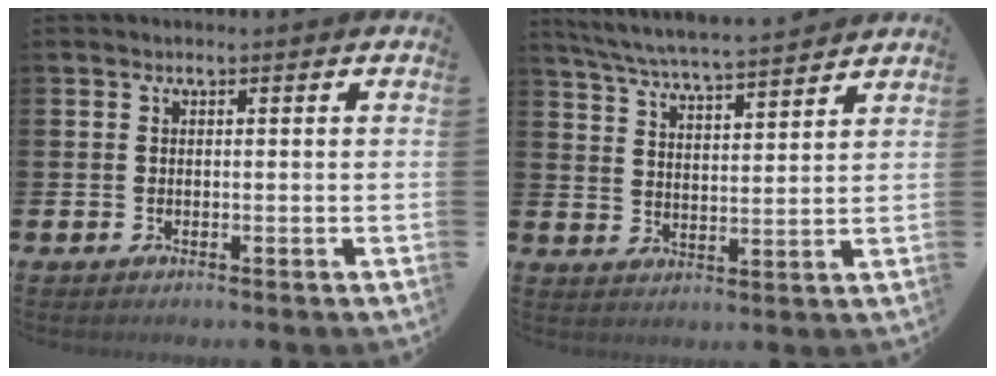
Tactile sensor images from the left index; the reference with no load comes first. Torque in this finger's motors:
{"motor_torque": [0.97, -1.16, 0.66, 0.17]}